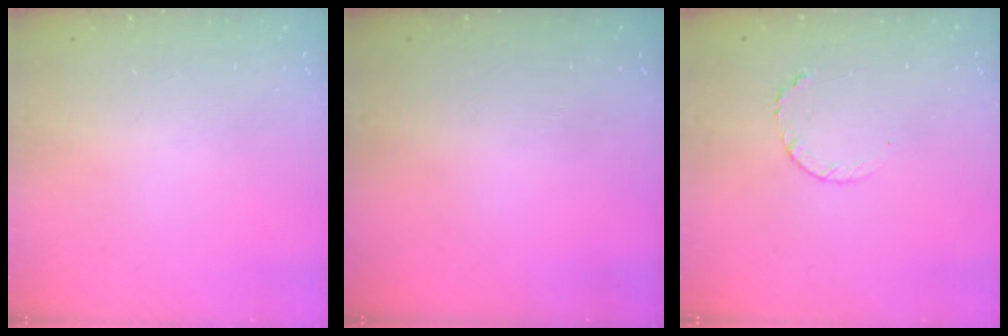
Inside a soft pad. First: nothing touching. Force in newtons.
{"total": 0.0}
{"total": 3.7, "press": 3.7, "slide": 0.5}